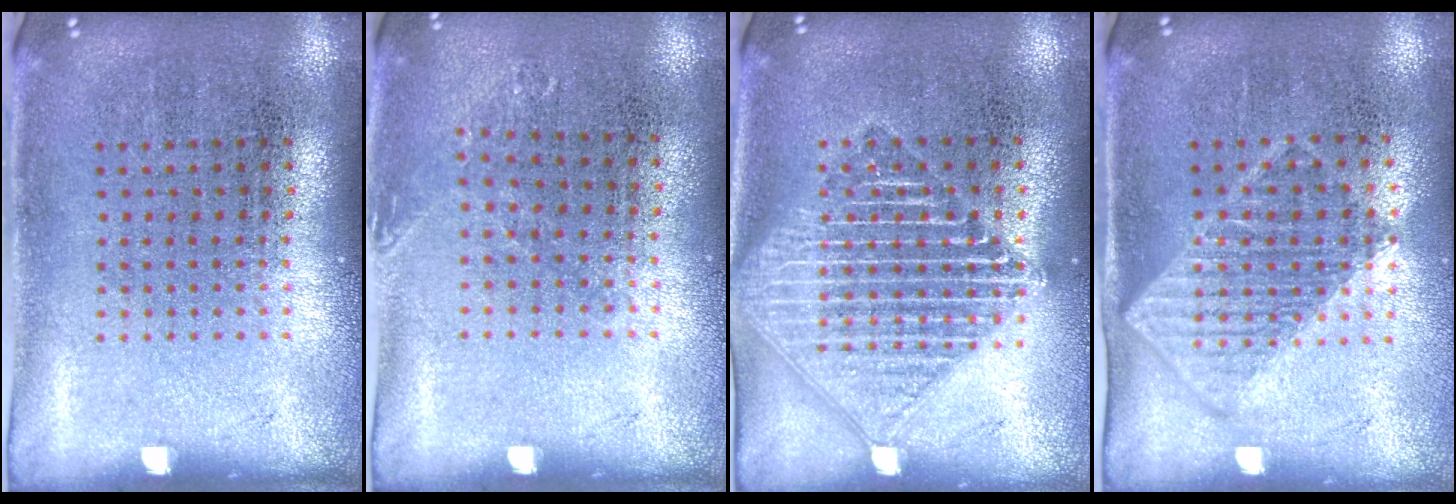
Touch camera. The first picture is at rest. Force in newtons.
{"total": 0.8, "press": 0.8, "slide": 0.2}
{"total": 2.6, "press": 2.6, "slide": 0.3}
{"total": 1.3, "press": 1.1, "slide": 0.6}